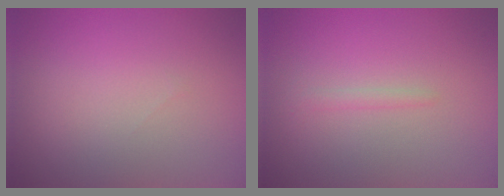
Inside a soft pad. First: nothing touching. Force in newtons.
{"total": 0.8, "press": 0.7, "slide": 0.1}